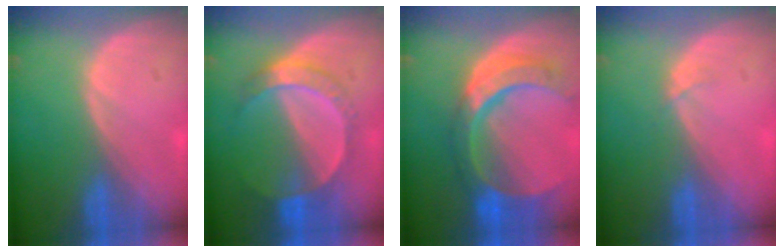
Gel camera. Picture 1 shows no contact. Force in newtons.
{"total": 7.2, "press": 6.4, "slide": 3.3}
{"total": 11.0, "press": 9.3, "slide": 5.9}
{"total": 1.2, "press": 0.9, "slide": 0.7}